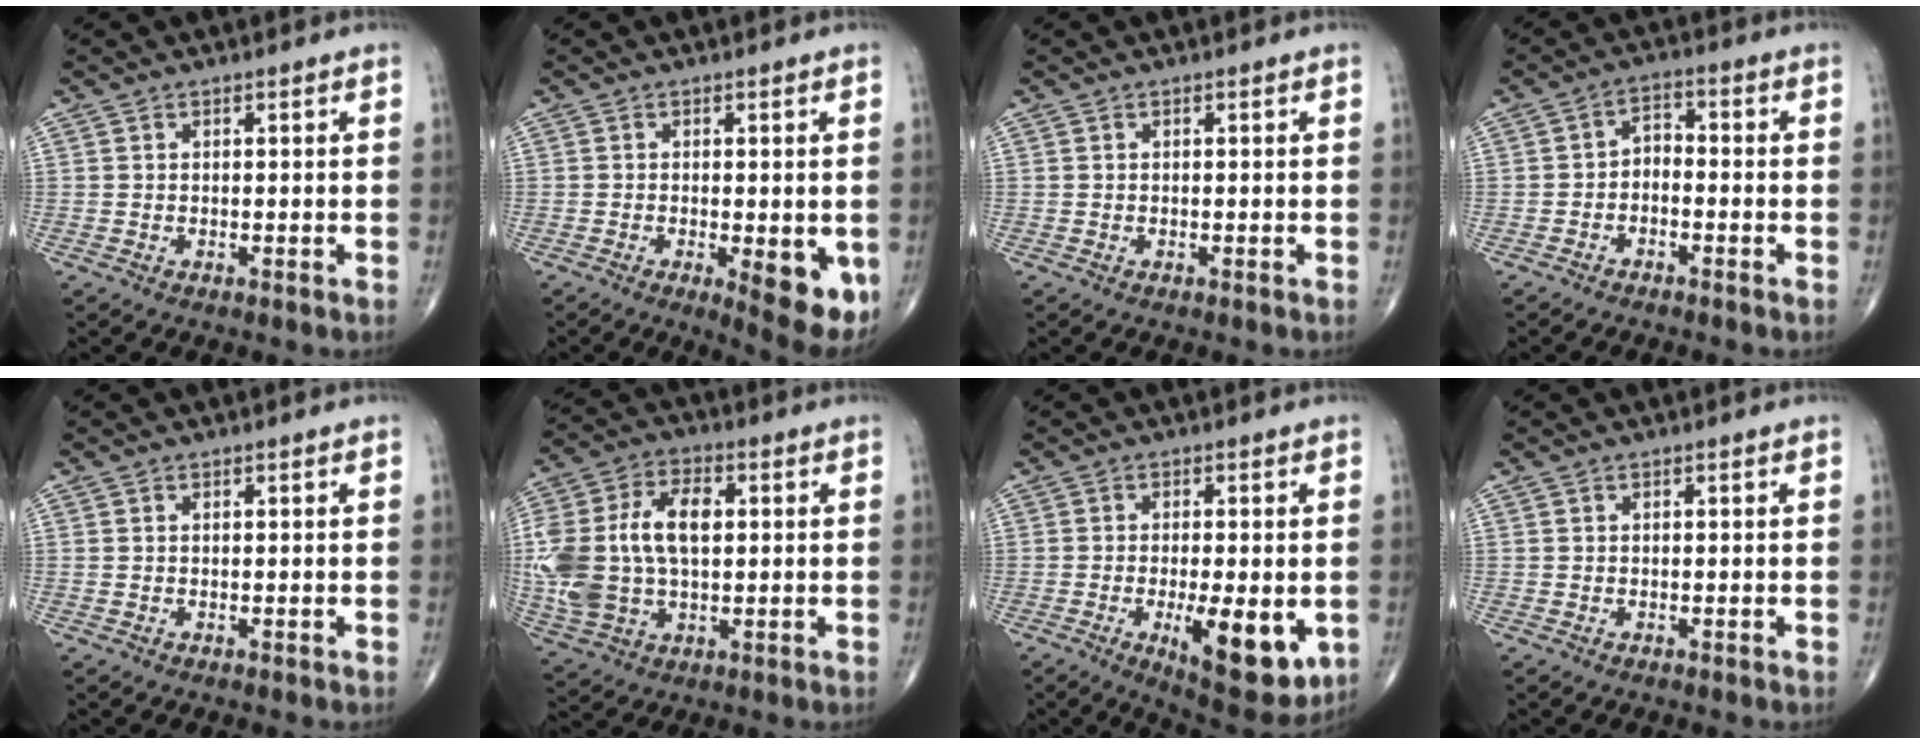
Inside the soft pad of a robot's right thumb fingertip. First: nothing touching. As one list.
[{"total": 8.5, "force": [-2.3, 2.9, 7.7], "torque": [-0.094, -0.017, -0.026]}, {"total": 0.0}, {"total": 3.4, "force": [-1.5, 2.2, 2.2], "torque": [-0.025, 0.029, -0.036]}, {"total": 0.0}, {"total": 19.4, "force": [1.4, 11.9, 15.2], "torque": [-0.331, 0.012, 0.031]}, {"total": 13.3, "force": [-3.4, 4.9, 11.9], "torque": [-0.158, -0.022, -0.039]}, {"total": 0.0}]